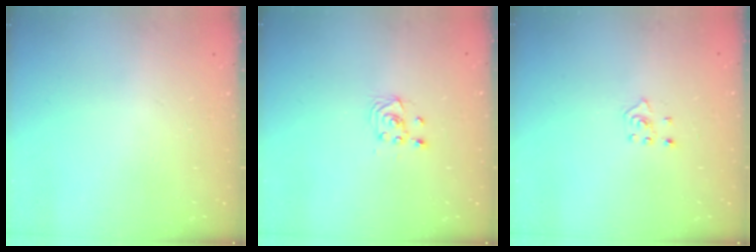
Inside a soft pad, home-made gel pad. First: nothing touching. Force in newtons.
{"total": 2.5, "press": 2.2, "slide": 1.1}
{"total": 2.4, "press": 2.4, "slide": 0.5}